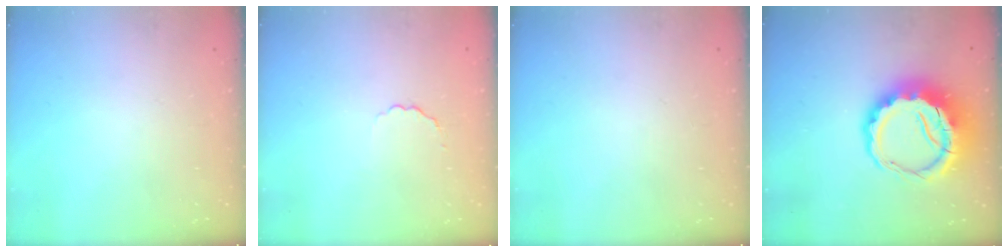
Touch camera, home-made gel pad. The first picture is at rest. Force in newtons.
{"total": 1.9, "press": 1.7, "slide": 0.8}
{"total": 0.0}
{"total": 11.1, "press": 10.8, "slide": 2.5}